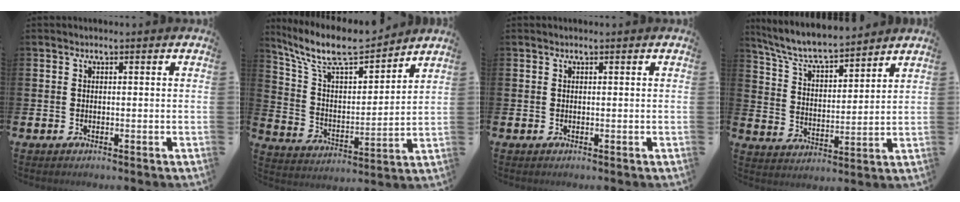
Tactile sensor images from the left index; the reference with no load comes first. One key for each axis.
{"total": 10.2, "fx": 8.8, "fy": 2.6, "fz": 4.3, "tx": -0.120, "ty": -0.054, "tz": 0.152}
{"total": 0.0}
{"total": 7.3, "fx": 6.9, "fy": 1.2, "fz": 2.3, "tx": -0.078, "ty": -0.047, "tz": 0.119}